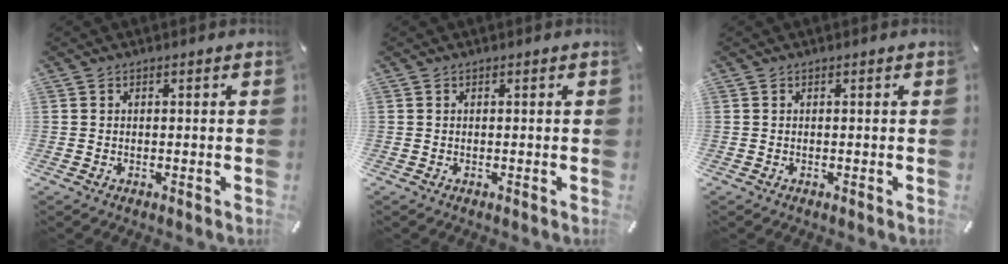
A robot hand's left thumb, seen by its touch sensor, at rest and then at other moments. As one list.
[{"total": 0.0}, {"total": 0.0}]